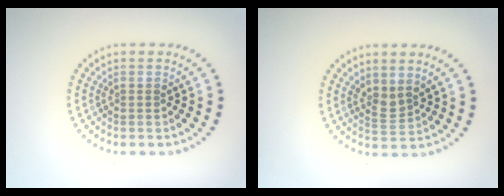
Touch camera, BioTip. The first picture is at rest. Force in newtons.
{"total": 1.8, "press": 1.4, "slide": 1.1}